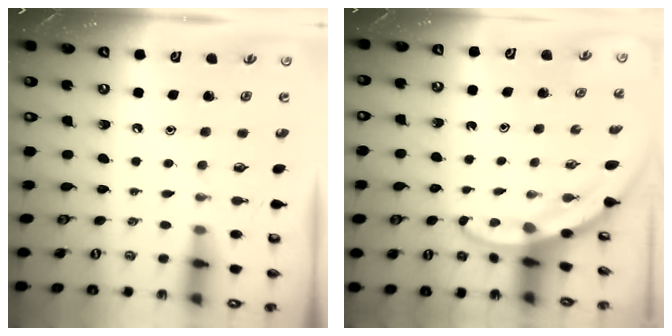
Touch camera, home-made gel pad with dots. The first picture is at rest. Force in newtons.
{"total": 3.3, "press": 3.3, "slide": 0.1}